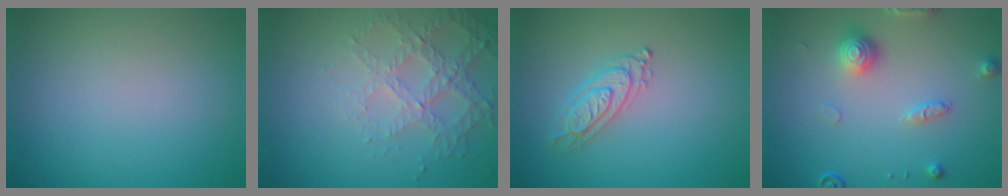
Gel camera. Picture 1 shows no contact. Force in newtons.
{"total": 4.2, "press": 3.1, "slide": 2.9}
{"total": 2.4, "press": 2.4, "slide": 0.3}
{"total": 3.1, "press": 3.0, "slide": 0.9}